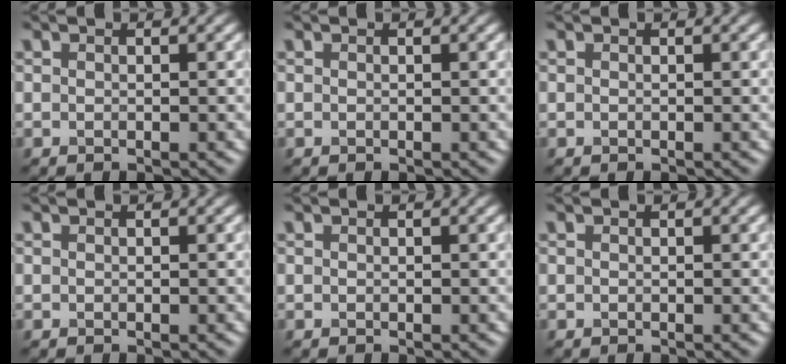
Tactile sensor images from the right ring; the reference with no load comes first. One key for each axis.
{"total": 0.0}
{"total": 0.0}
{"total": 0.0}
{"total": 0.0}
{"total": 0.0}